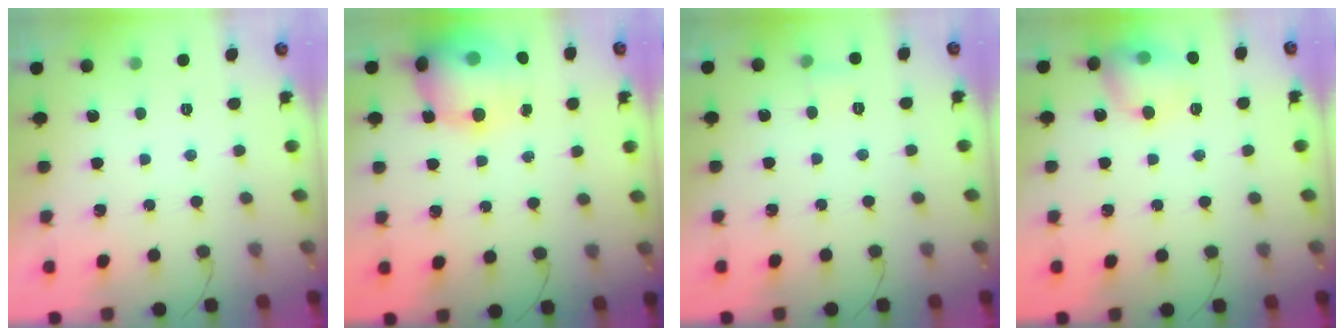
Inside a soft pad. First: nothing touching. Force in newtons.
{"total": 15.6, "press": 15.1, "slide": 3.7}
{"total": 3.5, "press": 3.4, "slide": 0.9}
{"total": 11.9, "press": 11.7, "slide": 1.9}